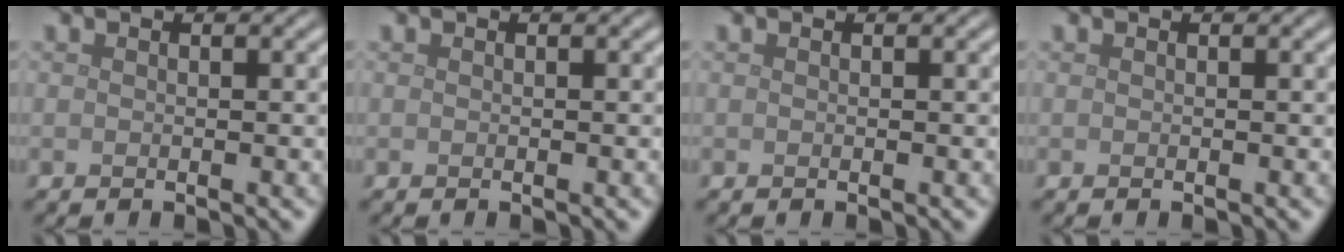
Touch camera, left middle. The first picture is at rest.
{"total": 0.0}
{"total": 0.0}
{"total": 0.0}